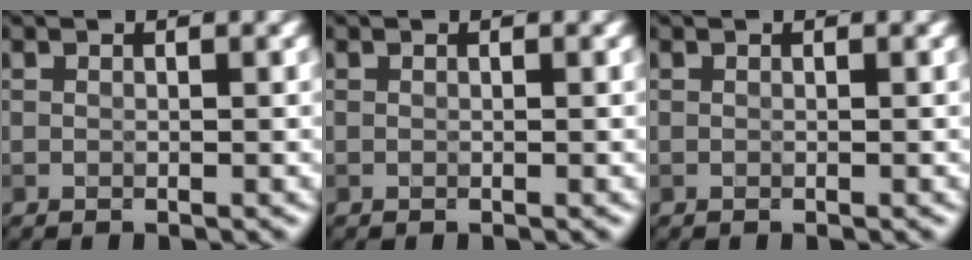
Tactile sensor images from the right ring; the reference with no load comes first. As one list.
[{"total": 0.0}, {"total": 0.0}]